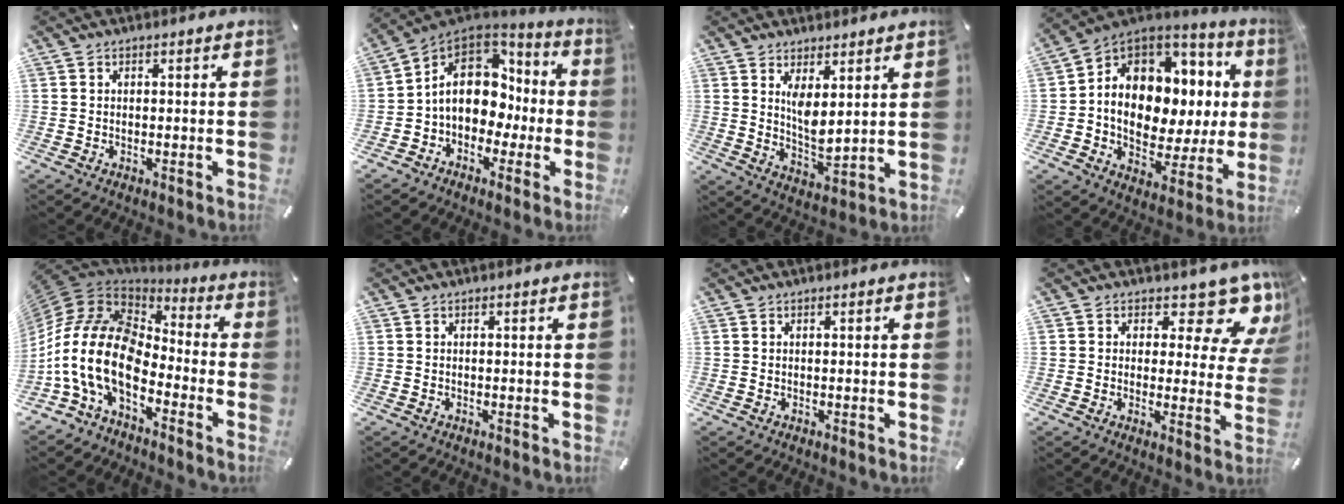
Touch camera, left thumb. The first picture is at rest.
{"total": 14.1, "force": [0.5, 11.4, 8.2], "torque": [-0.144, 0.001, 0.012]}
{"total": 6.4, "force": [4.0, 2.7, 4.3], "torque": [-0.081, -0.031, 0.067]}
{"total": 13.1, "force": [1.2, 9.9, 8.6], "torque": [-0.137, -0.030, 0.019]}
{"total": 18.6, "force": [-7.2, 11.0, 13.1], "torque": [-0.295, 0.021, -0.134]}
{"total": 0.0}
{"total": 0.0}
{"total": 10.7, "force": [7.0, 4.9, 6.5], "torque": [-0.073, -0.056, 0.118]}